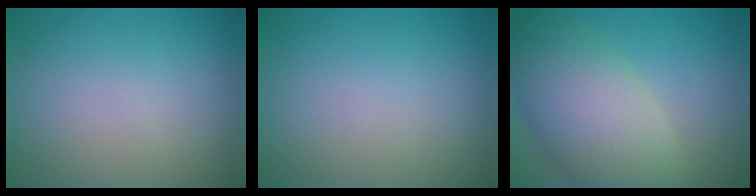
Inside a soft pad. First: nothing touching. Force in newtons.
{"total": 0.0}
{"total": 8.7, "press": 8.7, "slide": 0.4}